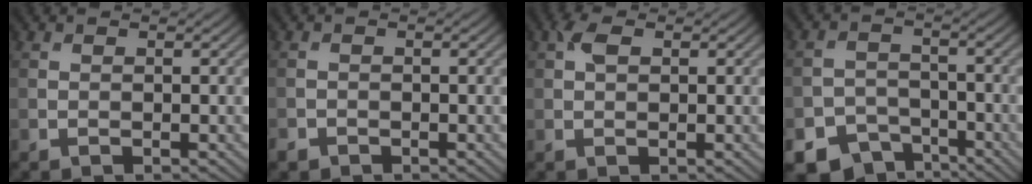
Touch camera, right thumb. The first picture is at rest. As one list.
[{"total": 1.1, "force": [-0.8, 0.7, 0.1], "torque": [-0.002, -0.002, -0.020]}, {"total": 2.1, "force": [0.8, 1.2, 1.6], "torque": [-0.035, 0.006, 0.011]}, {"total": 7.4, "force": [-5.5, 4.5, 2.3], "torque": [-0.043, -0.020, -0.092]}]